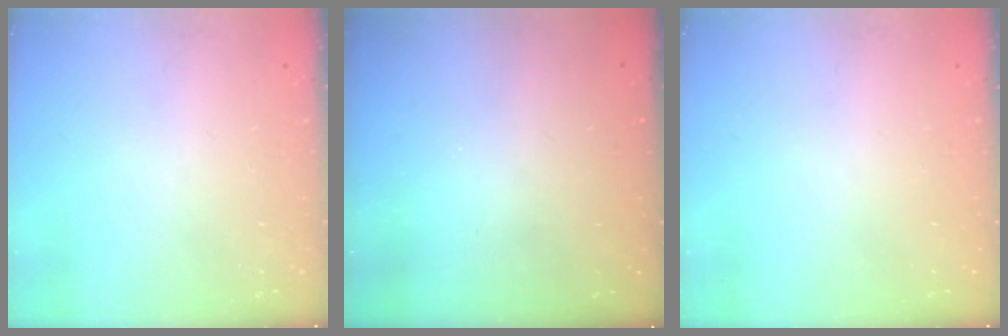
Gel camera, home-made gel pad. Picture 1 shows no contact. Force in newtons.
{"total": 3.0, "press": 3.0, "slide": 0.1}
{"total": 0.0}